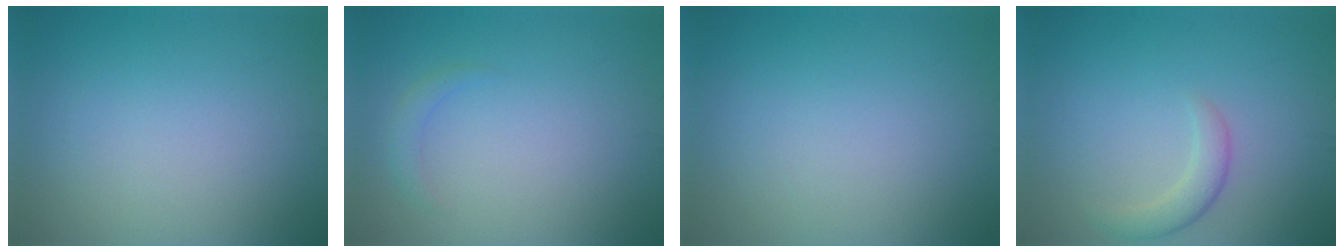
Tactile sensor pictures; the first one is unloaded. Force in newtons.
{"total": 1.1, "press": 1.1, "slide": 0.0}
{"total": 0.0}
{"total": 2.2, "press": 2.2, "slide": 0.2}